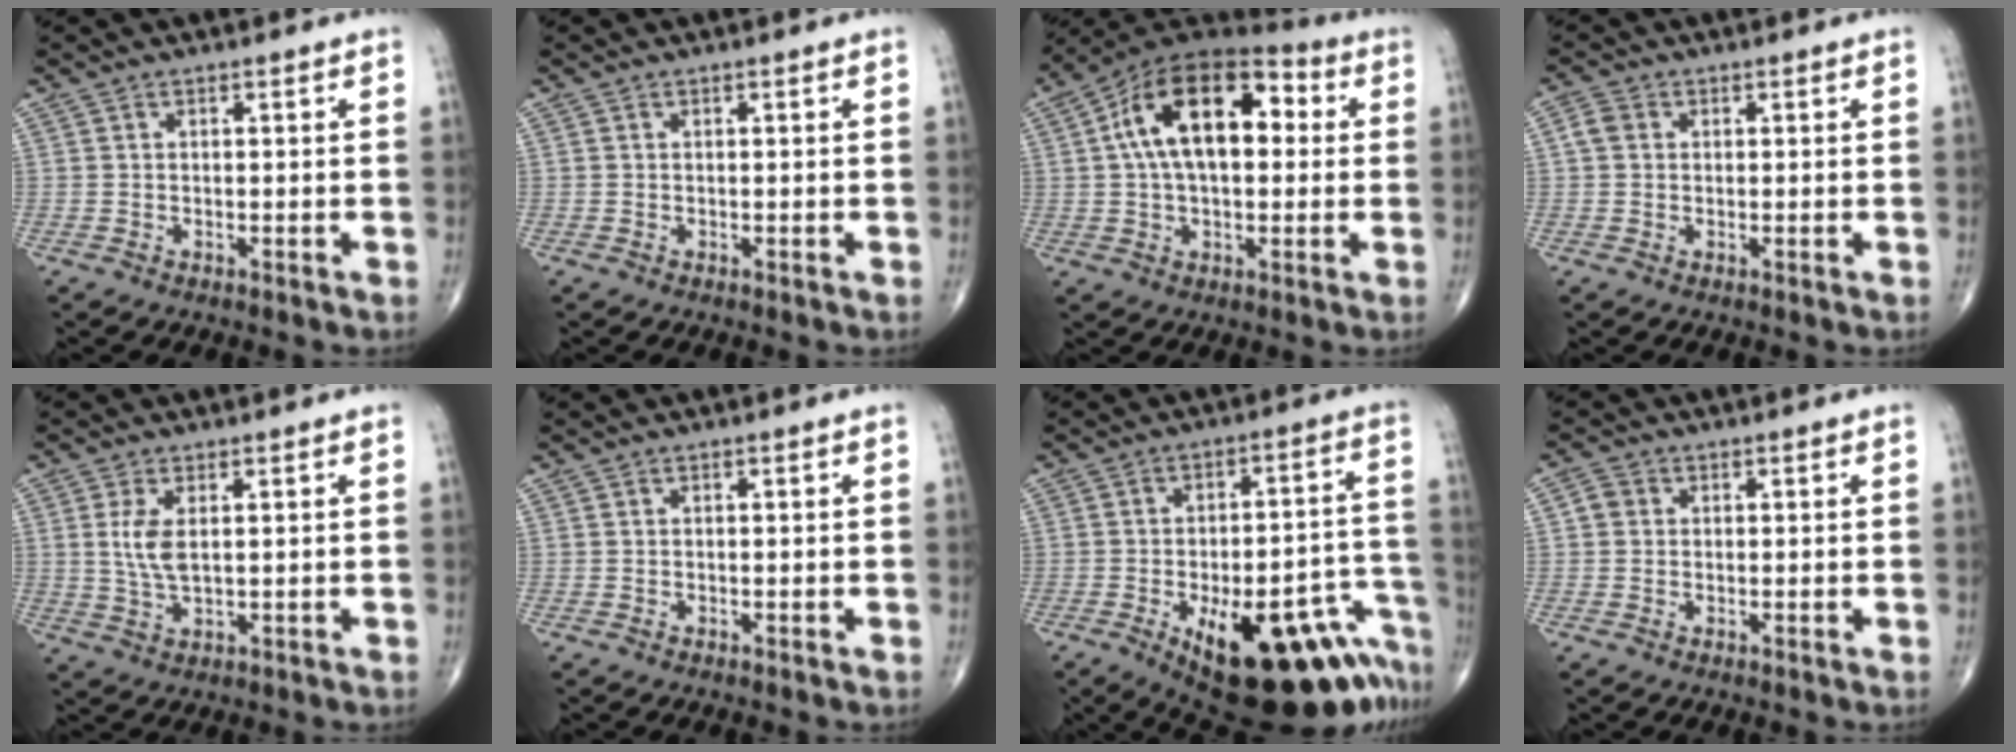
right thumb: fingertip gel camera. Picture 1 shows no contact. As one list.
[{"total": 0.0}, {"total": 18.6, "force": [3.2, 10.4, 15.1], "torque": [-0.236, 0.033, 0.041]}, {"total": 2.6, "force": [0.4, 2.2, 1.3], "torque": [-0.025, 0.008, 0.004]}, {"total": 5.0, "force": [1.0, 2.2, 4.4], "torque": [-0.095, -0.009, 0.026]}, {"total": 0.0}, {"total": 26.7, "force": [-14.2, 10.3, 20.2], "torque": [-0.168, 0.068, -0.178]}, {"total": 2.2, "force": [0.2, 2.1, 0.9], "torque": [-0.009, 0.005, 0.001]}]